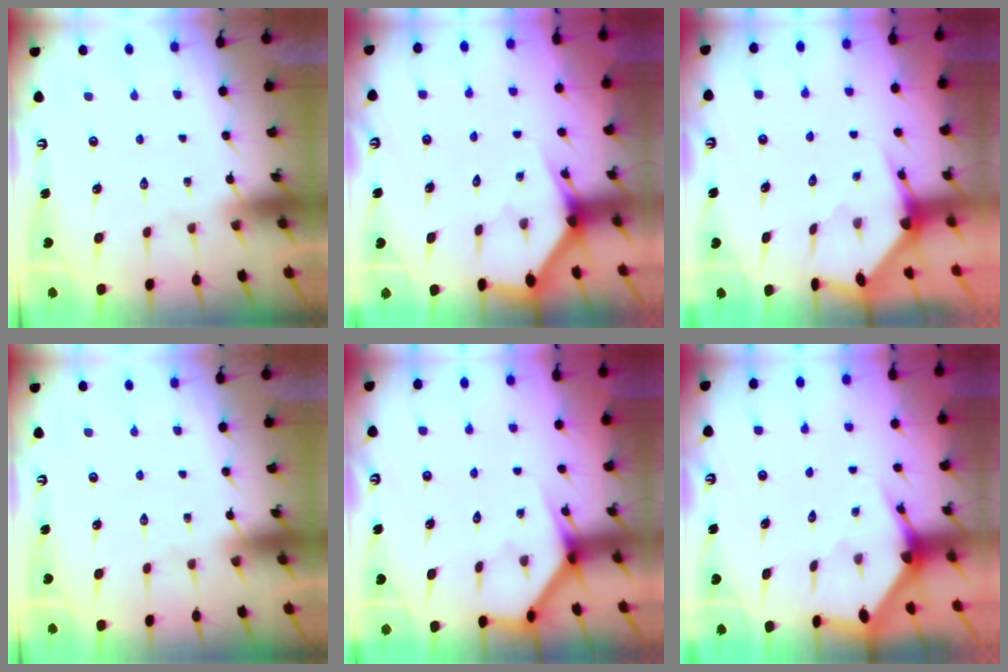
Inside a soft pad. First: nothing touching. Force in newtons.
{"total": 3.0, "press": 3.0, "slide": 0.1}
{"total": 3.3, "press": 3.3, "slide": 0.3}
{"total": 0.0}
{"total": 3.7, "press": 3.7, "slide": 0.3}
{"total": 2.9, "press": 2.9, "slide": 0.2}